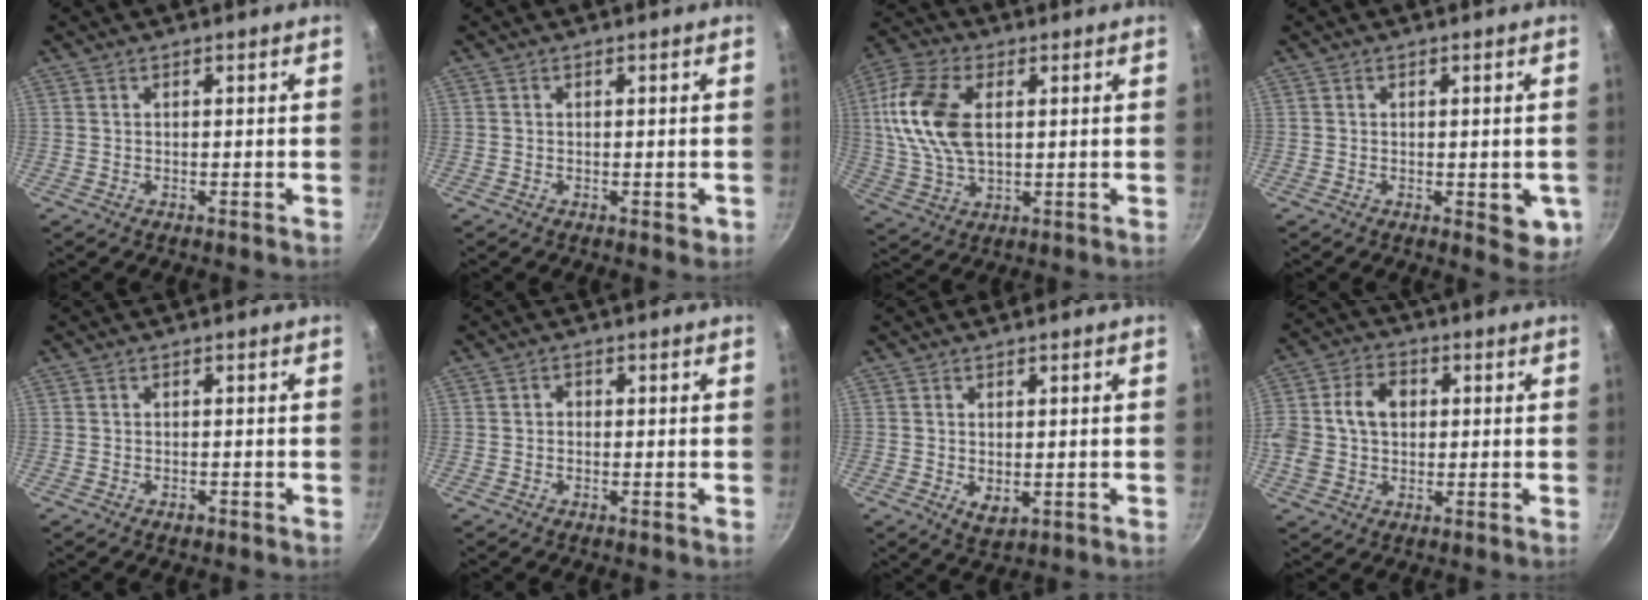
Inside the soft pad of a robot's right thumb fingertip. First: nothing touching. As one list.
[{"total": 1.3, "force": [-0.3, 0.9, 0.9], "torque": [-0.008, 0.002, -0.003]}, {"total": 15.0, "force": [2.6, 8.8, 12.0], "torque": [-0.231, 0.005, 0.043]}, {"total": 5.3, "force": [-1.0, 2.8, 4.4], "torque": [-0.041, -0.006, -0.011]}, {"total": 1.2, "force": [-0.7, 0.7, 0.6], "torque": [-0.011, 0.004, -0.011]}, {"total": 1.1, "force": [-0.2, 1.0, 0.5], "torque": [-0.007, 0.006, -0.004]}, {"total": 3.6, "force": [-0.3, 2.3, 2.8], "torque": [-0.045, -0.012, 0.000]}, {"total": 11.0, "force": [1.2, 8.4, 7.0], "torque": [-0.123, 0.017, 0.009]}]